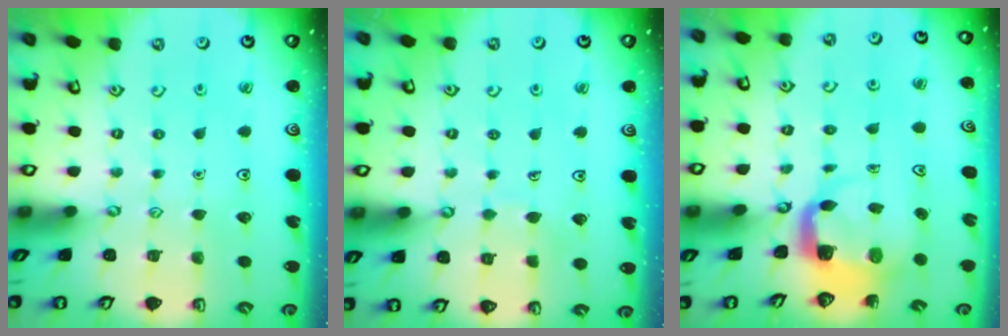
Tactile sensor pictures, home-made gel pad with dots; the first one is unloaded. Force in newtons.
{"total": 4.0, "press": 4.0, "slide": 0.2}
{"total": 4.0, "press": 3.9, "slide": 0.5}